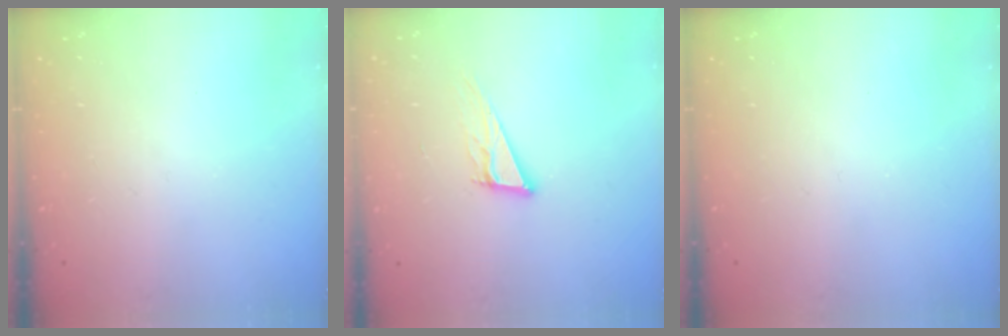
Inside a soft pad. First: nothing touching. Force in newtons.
{"total": 10.9, "press": 10.4, "slide": 3.3}
{"total": 0.0}